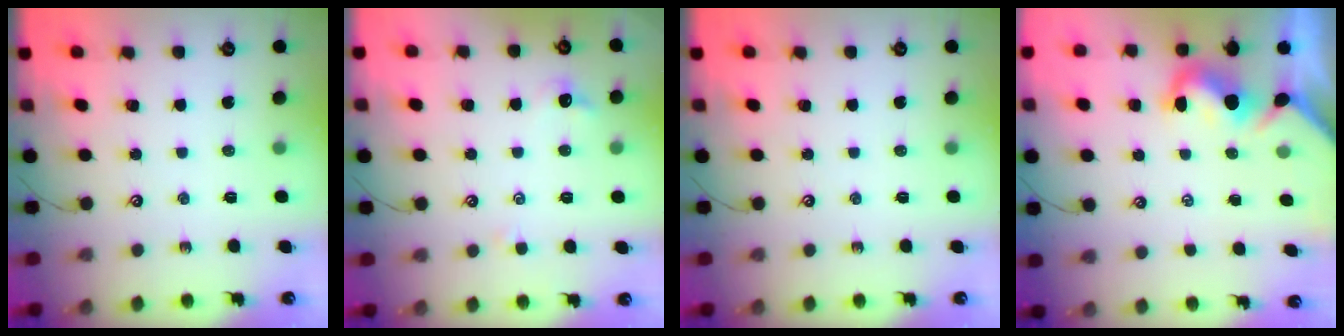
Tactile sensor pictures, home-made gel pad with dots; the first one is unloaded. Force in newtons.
{"total": 0.6, "press": 0.2, "slide": 0.6}
{"total": 0.0}
{"total": 1.7, "press": 1.6, "slide": 0.6}